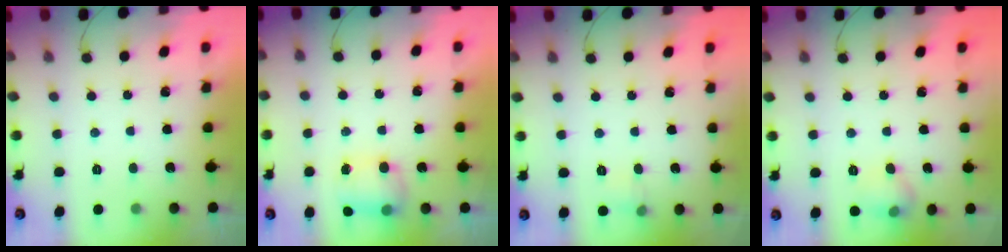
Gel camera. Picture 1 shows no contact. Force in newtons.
{"total": 6.6, "press": 6.5, "slide": 0.9}
{"total": 4.4, "press": 4.2, "slide": 1.3}
{"total": 6.5, "press": 6.3, "slide": 1.4}